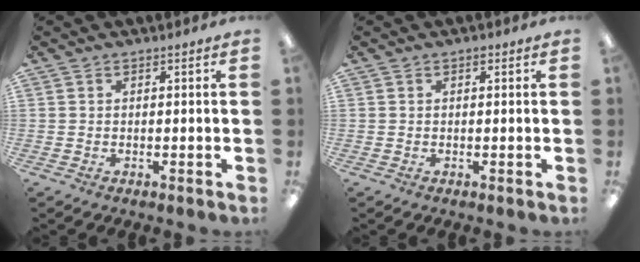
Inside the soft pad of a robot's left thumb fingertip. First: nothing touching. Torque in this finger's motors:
{"motor_torque": [0.23, -0.11, 0.04, 0.12, -0.02]}